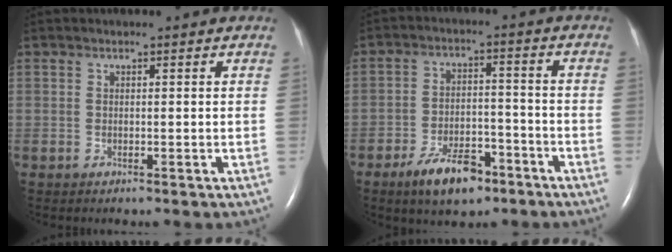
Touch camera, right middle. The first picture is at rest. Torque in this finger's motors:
{"motor_torque": [0.34, -0.22, 0.14, 0.05]}